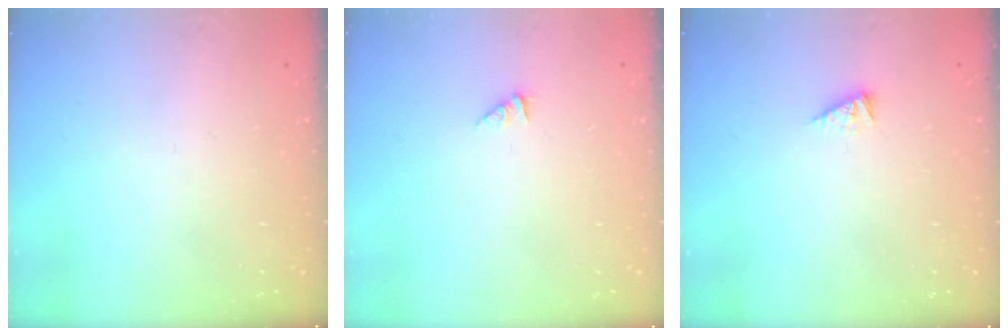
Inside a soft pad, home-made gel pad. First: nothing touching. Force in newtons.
{"total": 0.0}
{"total": 2.8, "press": 2.8, "slide": 0.3}